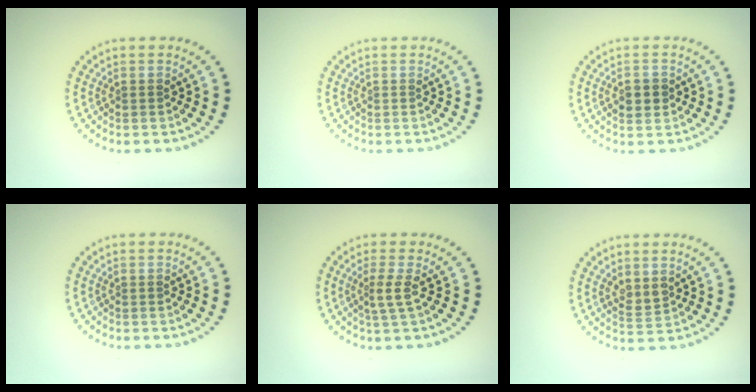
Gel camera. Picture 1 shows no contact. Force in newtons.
{"total": 0.0}
{"total": 1.9, "press": 1.9, "slide": 0.2}
{"total": 0.0}
{"total": 1.8, "press": 1.2, "slide": 1.4}
{"total": 1.4, "press": 1.3, "slide": 0.5}